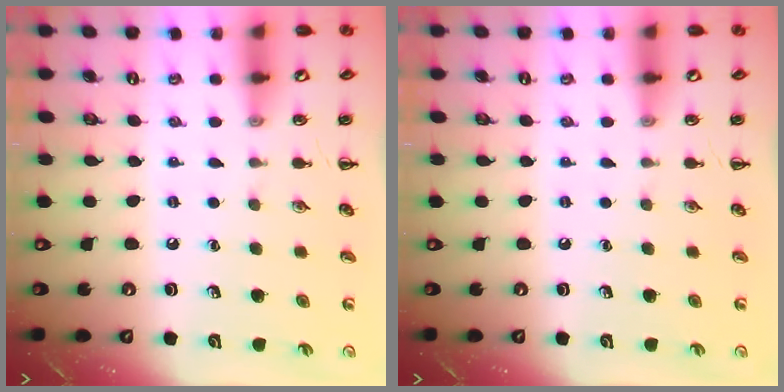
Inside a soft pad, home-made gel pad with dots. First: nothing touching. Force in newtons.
{"total": 0.0}